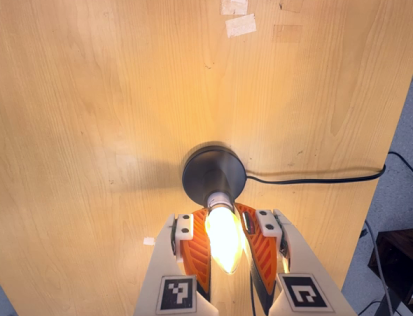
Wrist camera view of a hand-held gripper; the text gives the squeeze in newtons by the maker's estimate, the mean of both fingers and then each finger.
{"total": 26.8, "left": 22.1, "right": 31.5}